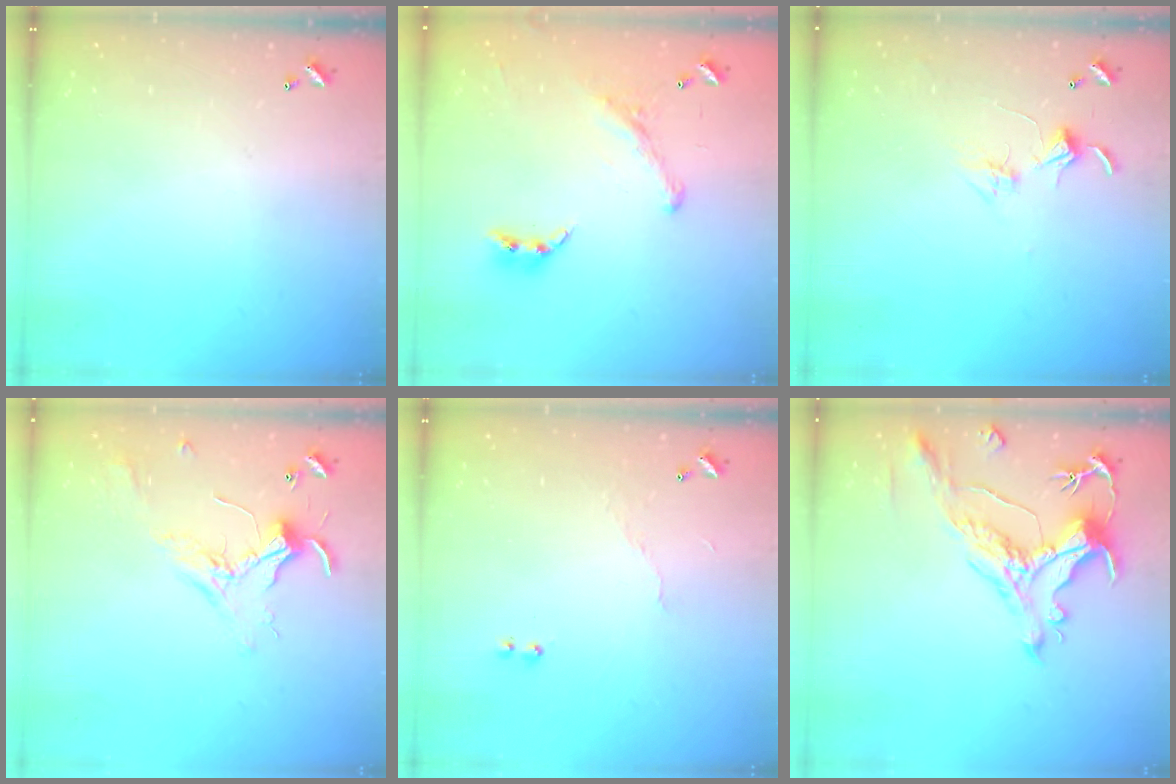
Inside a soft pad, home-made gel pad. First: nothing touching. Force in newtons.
{"total": 2.0, "press": 1.5, "slide": 1.2}
{"total": 2.8, "press": 2.8, "slide": 0.2}
{"total": 2.1, "press": 2.1, "slide": 0.5}
{"total": 4.6, "press": 4.6, "slide": 0.3}
{"total": 1.7, "press": 0.9, "slide": 1.4}